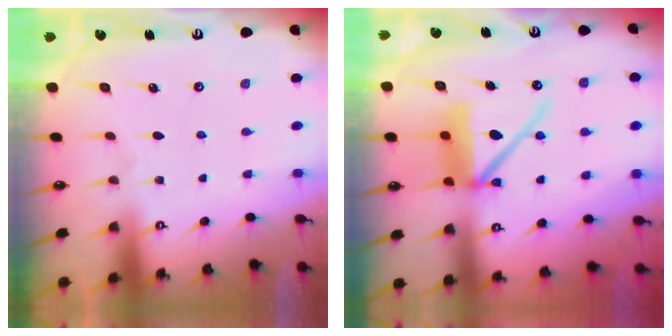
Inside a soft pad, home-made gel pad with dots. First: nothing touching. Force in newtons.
{"total": 12.3, "press": 12.2, "slide": 1.6}